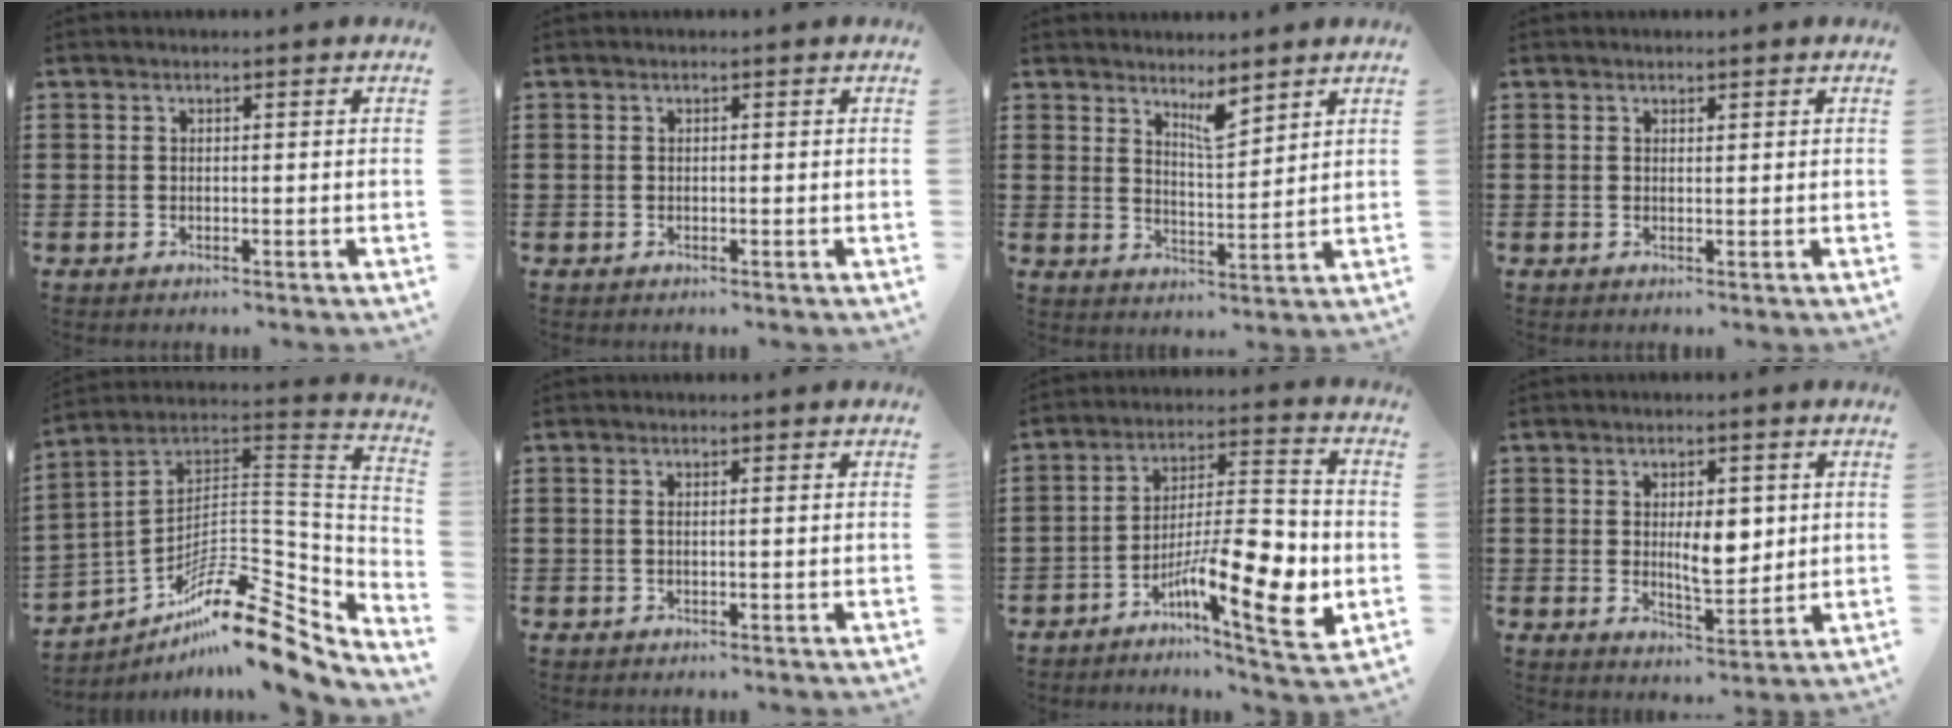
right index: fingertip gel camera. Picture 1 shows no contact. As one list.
[{"total": 0.0}, {"total": 4.6, "force": [4.0, 0.9, 2.2], "torque": [-0.036, -0.012, 0.067]}, {"total": 0.6, "force": [0.5, 0.3, 0.1], "torque": [-0.003, 0.002, 0.010]}, {"total": 14.0, "force": [-10.2, 4.0, 8.8], "torque": [-0.137, 0.011, -0.191]}, {"total": 0.7, "force": [0.1, 0.0, 0.7], "torque": [-0.014, -0.002, 0.002]}, {"total": 13.4, "force": [-5.1, 3.9, 11.7], "torque": [-0.186, -0.004, -0.090]}, {"total": 6.5, "force": [0.9, 2.9, 5.7], "torque": [-0.082, -0.005, 0.007]}]